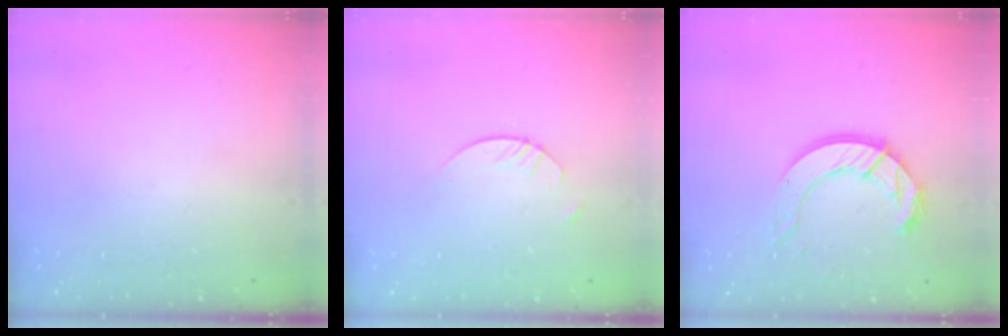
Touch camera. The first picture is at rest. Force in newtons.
{"total": 2.4, "press": 2.4, "slide": 0.1}
{"total": 12.3, "press": 12.2, "slide": 1.2}